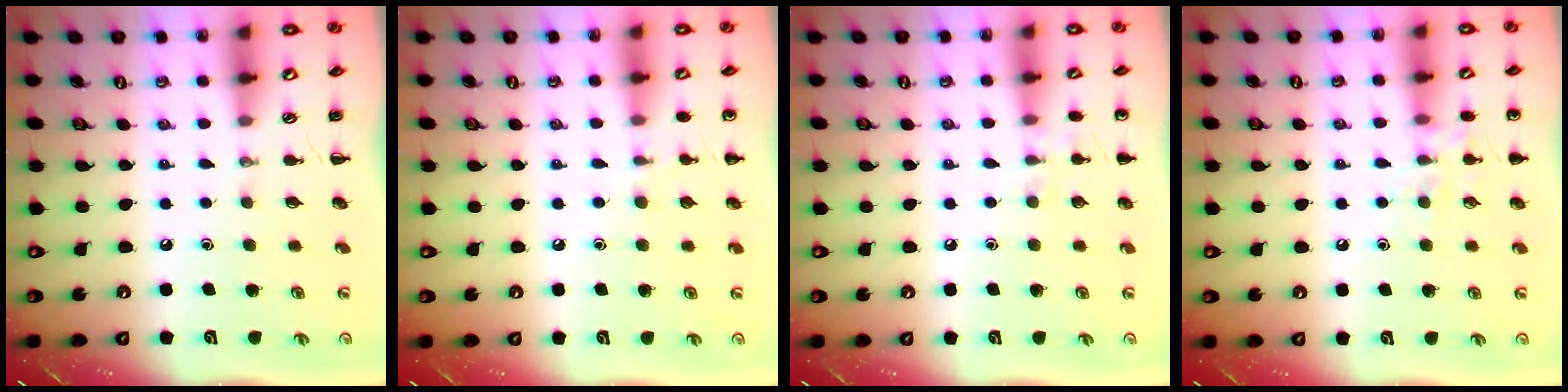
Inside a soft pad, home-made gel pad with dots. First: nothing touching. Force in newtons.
{"total": 5.6, "press": 5.3, "slide": 1.7}
{"total": 5.3, "press": 5.0, "slide": 1.8}
{"total": 8.5, "press": 8.4, "slide": 1.6}